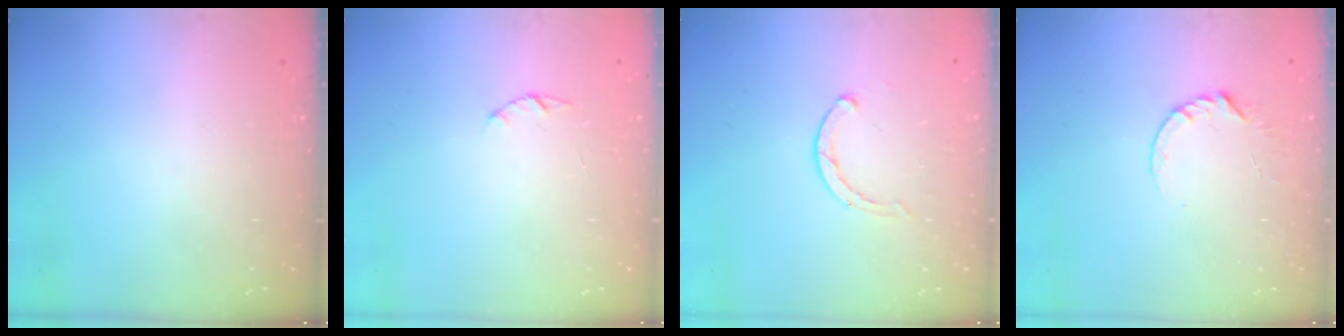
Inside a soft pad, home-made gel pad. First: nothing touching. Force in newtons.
{"total": 1.4, "press": 1.4, "slide": 0.3}
{"total": 1.9, "press": 1.8, "slide": 0.3}
{"total": 4.6, "press": 4.6, "slide": 0.5}